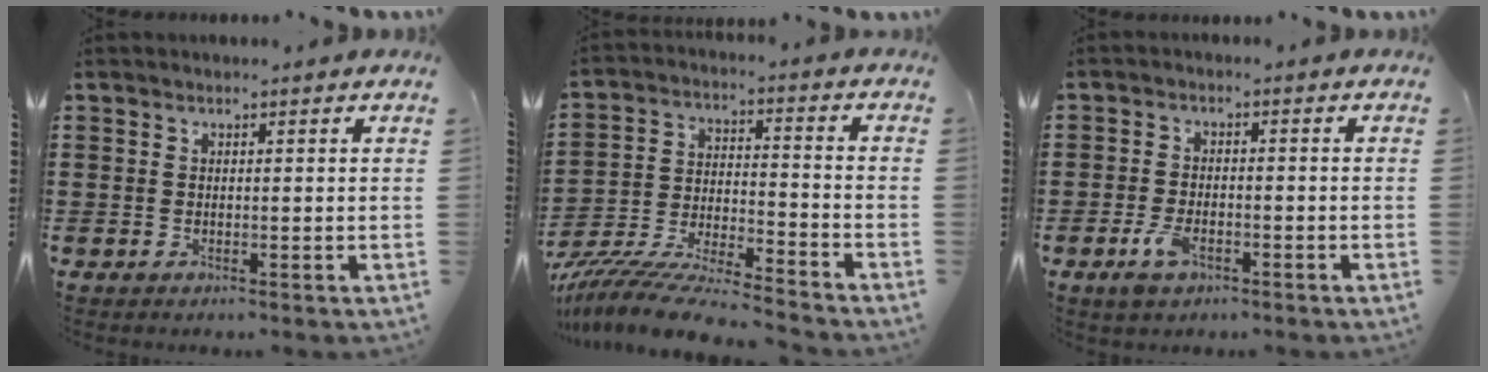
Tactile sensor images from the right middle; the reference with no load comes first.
{"total": 9.8, "force": [-9.3, 0.0, 3.1], "torque": [-0.062, 0.004, -0.187]}
{"total": 4.1, "force": [-2.0, 1.9, 3.0], "torque": [-0.070, -0.002, -0.042]}